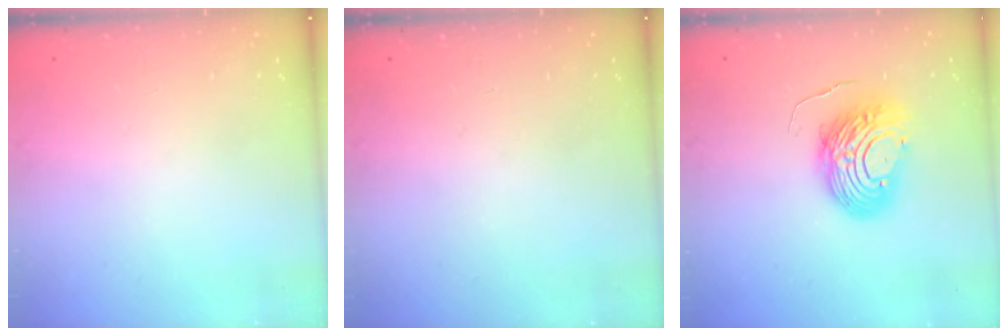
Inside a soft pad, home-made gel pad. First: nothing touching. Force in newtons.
{"total": 0.0}
{"total": 10.4, "press": 10.3, "slide": 1.1}